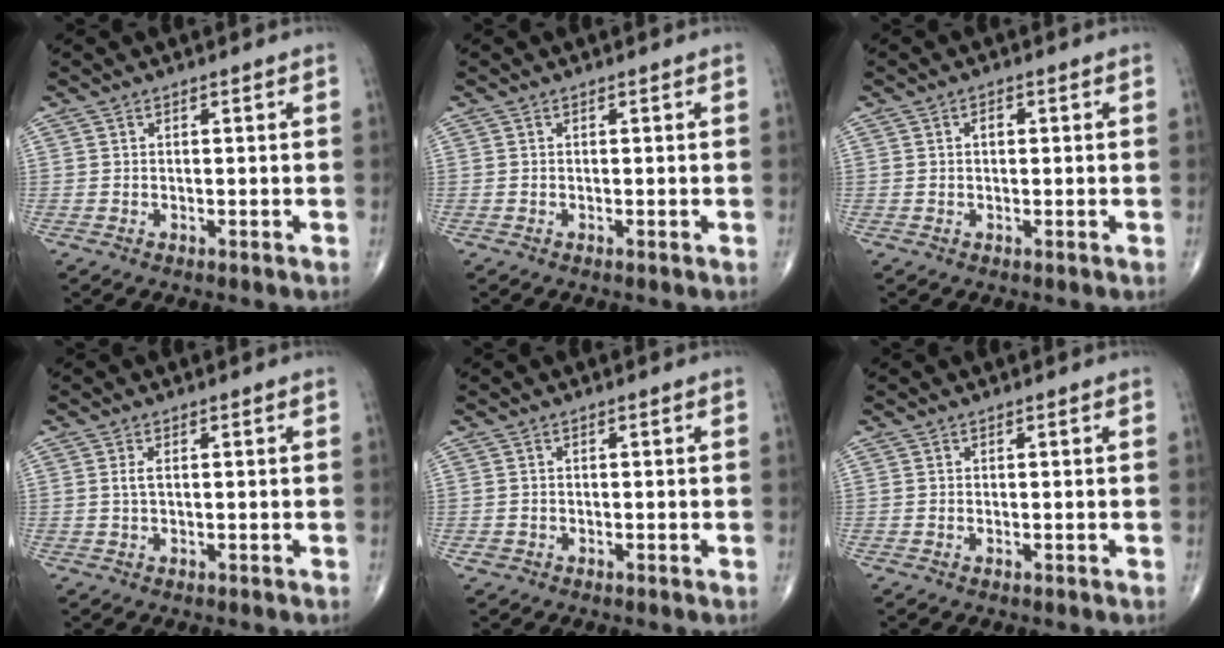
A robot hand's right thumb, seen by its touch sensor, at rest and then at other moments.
{"total": 0.0}
{"total": 1.4, "force": [0.2, 0.9, 1.1], "torque": [-0.013, 0.004, 0.001]}
{"total": 1.4, "force": [0.3, 0.5, 1.3], "torque": [-0.033, 0.003, 0.007]}
{"total": 0.8, "force": [-0.3, 0.6, 0.4], "torque": [-0.008, 0.000, -0.006]}
{"total": 0.0}